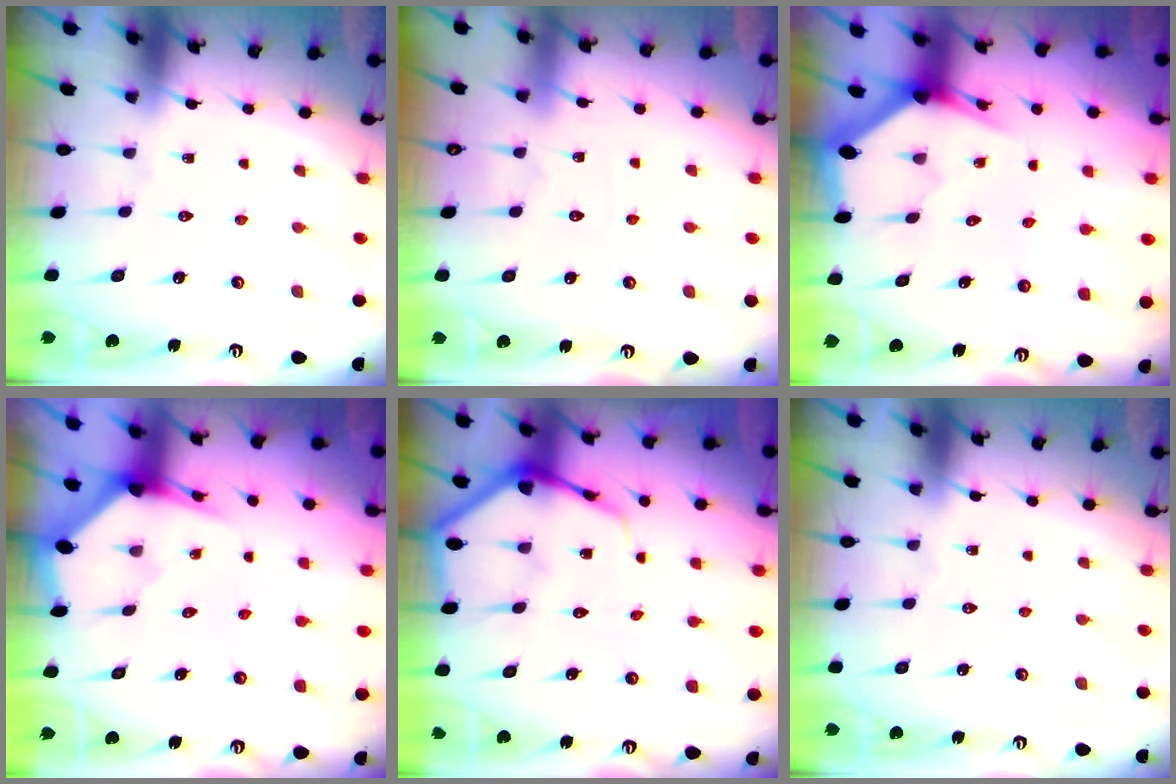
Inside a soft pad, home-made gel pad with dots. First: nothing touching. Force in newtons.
{"total": 3.1, "press": 3.1, "slide": 0.5}
{"total": 3.2, "press": 3.2, "slide": 0.1}
{"total": 3.0, "press": 3.0, "slide": 0.2}
{"total": 6.7, "press": 6.7, "slide": 0.7}
{"total": 0.0}